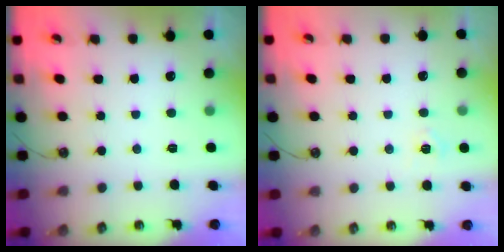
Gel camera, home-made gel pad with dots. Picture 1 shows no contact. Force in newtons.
{"total": 4.6, "press": 4.5, "slide": 0.6}